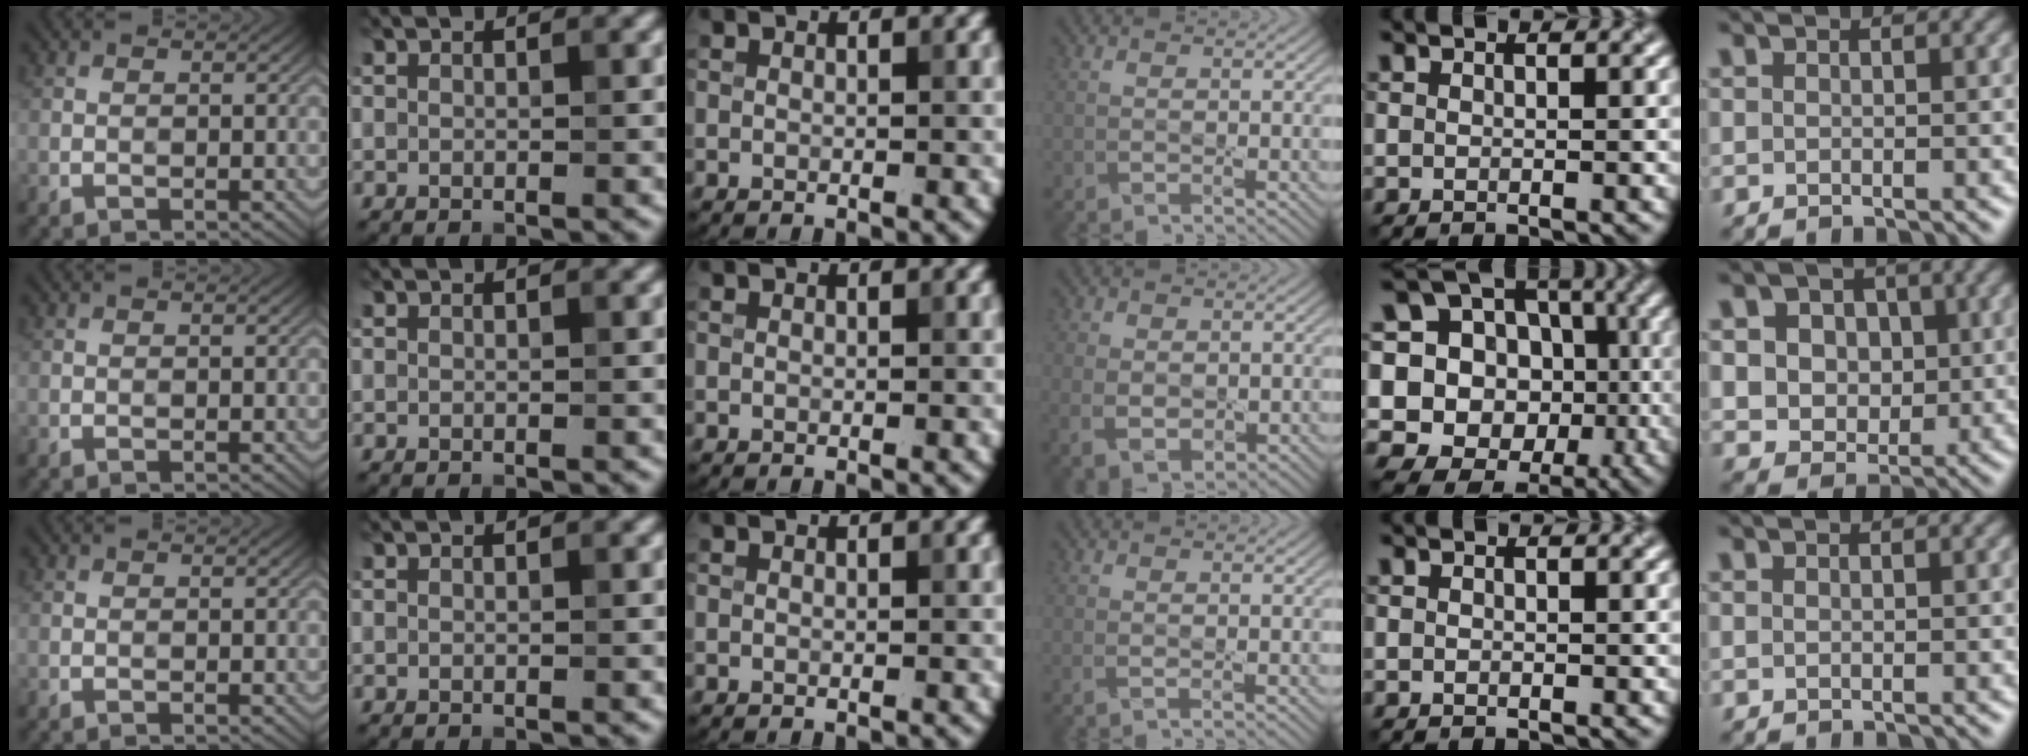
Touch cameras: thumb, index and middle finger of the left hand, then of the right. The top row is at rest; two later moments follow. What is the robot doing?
{"motion": "press", "object": "memory foam"}